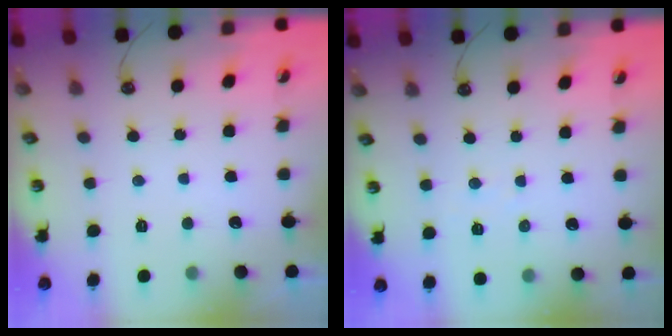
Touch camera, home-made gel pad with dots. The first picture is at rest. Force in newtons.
{"total": 3.0, "press": 3.0, "slide": 0.4}